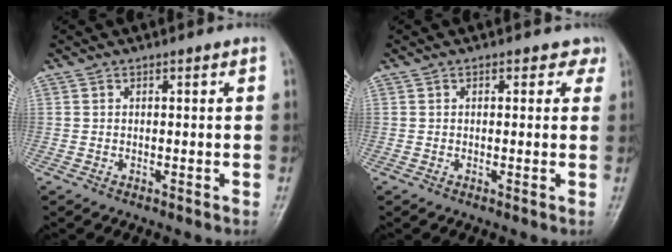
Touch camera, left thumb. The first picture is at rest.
{"total": 2.3, "force": [1.2, 1.7, 1.0], "torque": [0.016, -0.001, 0.007]}